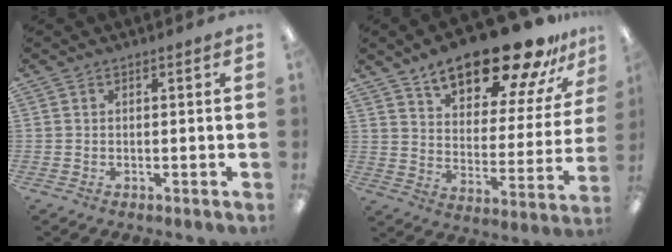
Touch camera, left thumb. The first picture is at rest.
{"total": 22.5, "force": [16.9, 7.8, 12.7], "torque": [-0.194, -0.109, 0.281]}